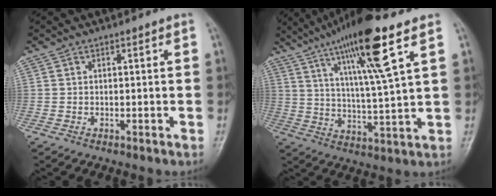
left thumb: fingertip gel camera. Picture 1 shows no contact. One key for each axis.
{"total": 16.4, "fx": 8.7, "fy": 1.5, "fz": 13.8, "tx": -0.241, "ty": -0.029, "tz": 0.152}